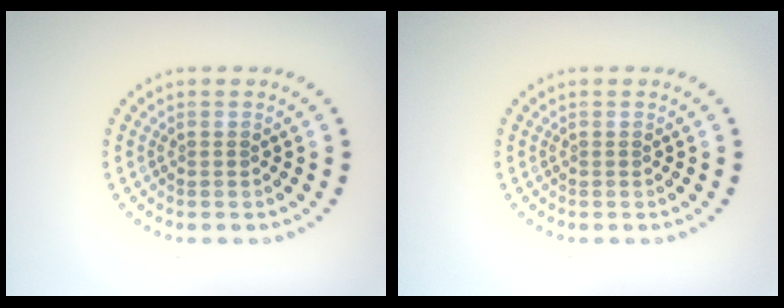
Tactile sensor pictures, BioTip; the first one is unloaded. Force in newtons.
{"total": 0.0}